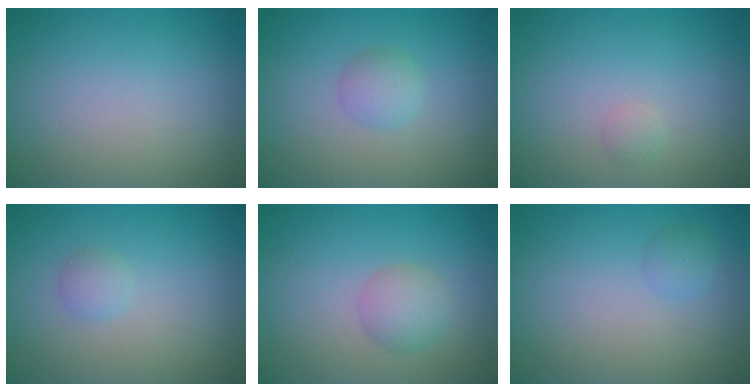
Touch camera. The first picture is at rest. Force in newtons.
{"total": 1.7, "press": 1.7, "slide": 0.0}
{"total": 0.7, "press": 0.7, "slide": 0.0}
{"total": 1.1, "press": 1.1, "slide": 0.0}
{"total": 2.3, "press": 2.3, "slide": 0.0}
{"total": 0.8, "press": 0.8, "slide": 0.0}